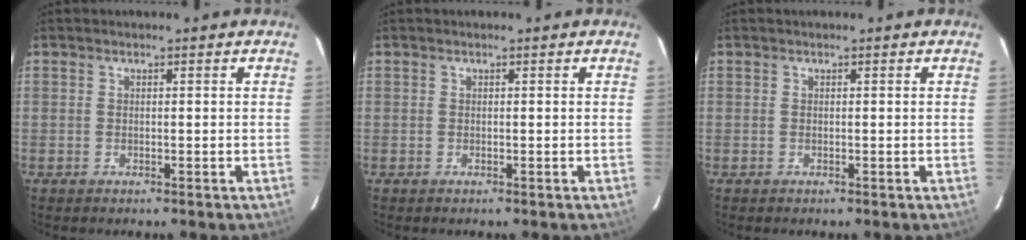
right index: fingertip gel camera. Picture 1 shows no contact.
{"total": 0.0}
{"total": 0.0}